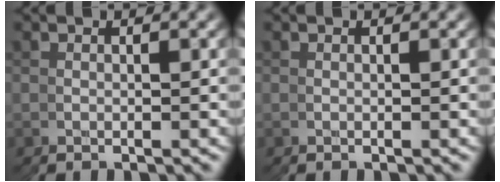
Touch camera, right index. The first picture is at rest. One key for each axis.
{"total": 0.0}